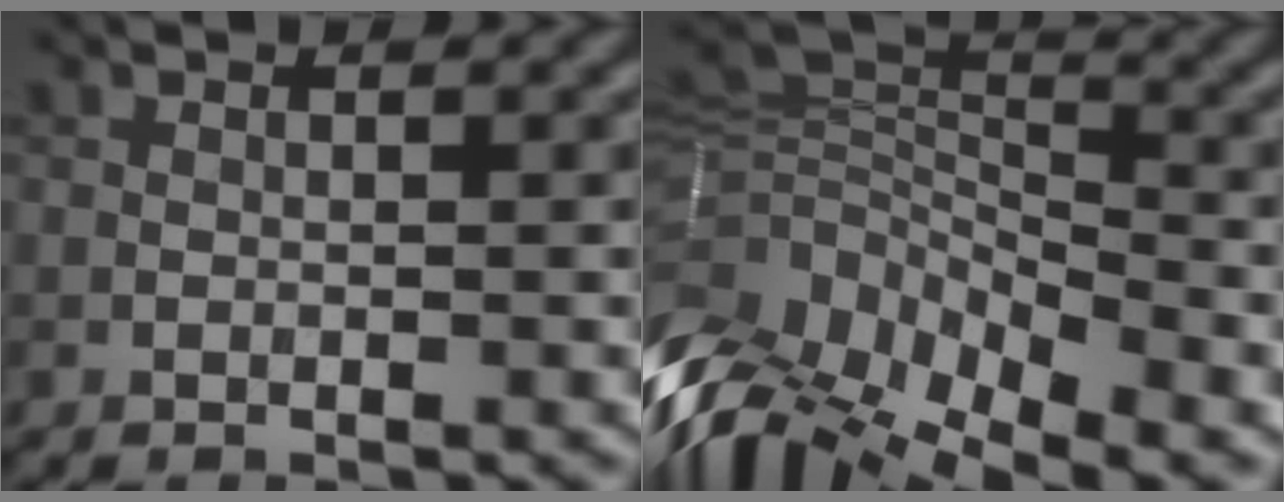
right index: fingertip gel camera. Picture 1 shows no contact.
{"total": 11.6, "force": [-4.5, 6.0, 8.8], "torque": [-0.158, 0.018, -0.049]}